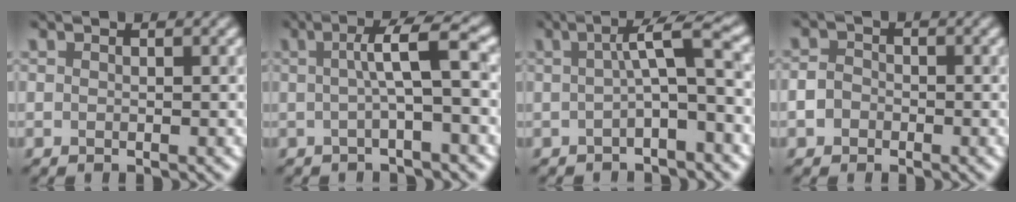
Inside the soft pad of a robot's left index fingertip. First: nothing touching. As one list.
[{"total": 4.0, "force": [0.2, 0.5, 4.0], "torque": [-0.057, 0.012, -0.002]}, {"total": 4.1, "force": [-0.1, 0.6, 4.1], "torque": [-0.059, 0.015, -0.006]}, {"total": 1.6, "force": [-0.7, 1.4, 0.5], "torque": [-0.006, 0.005, -0.019]}]